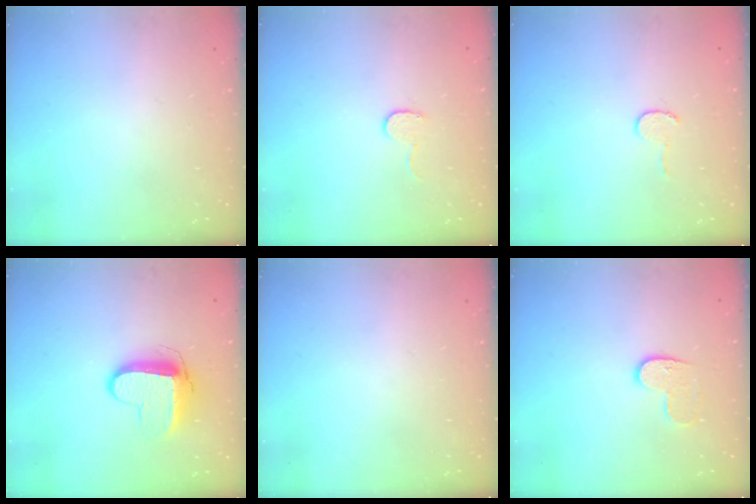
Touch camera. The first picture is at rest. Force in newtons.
{"total": 4.9, "press": 4.9, "slide": 0.4}
{"total": 3.7, "press": 3.7, "slide": 0.4}
{"total": 9.5, "press": 9.5, "slide": 0.8}
{"total": 0.0}
{"total": 6.8, "press": 6.8, "slide": 0.1}